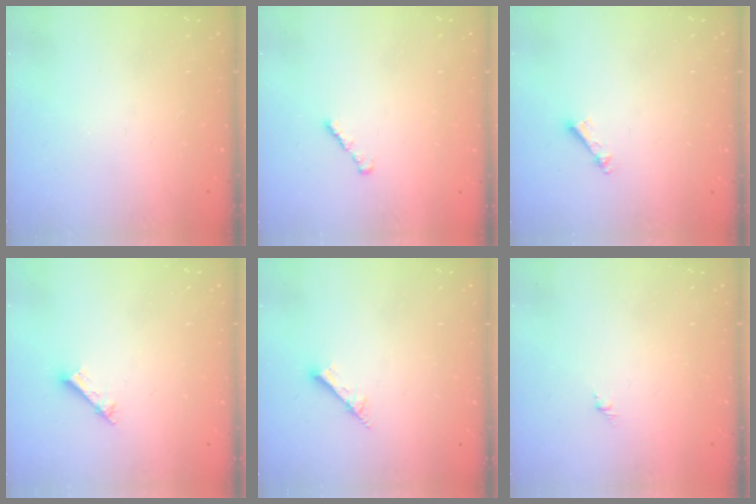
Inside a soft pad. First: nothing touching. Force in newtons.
{"total": 1.6, "press": 1.5, "slide": 0.5}
{"total": 3.6, "press": 3.6, "slide": 0.3}
{"total": 2.5, "press": 2.5, "slide": 0.1}
{"total": 1.7, "press": 1.6, "slide": 0.1}
{"total": 1.3, "press": 1.2, "slide": 0.5}